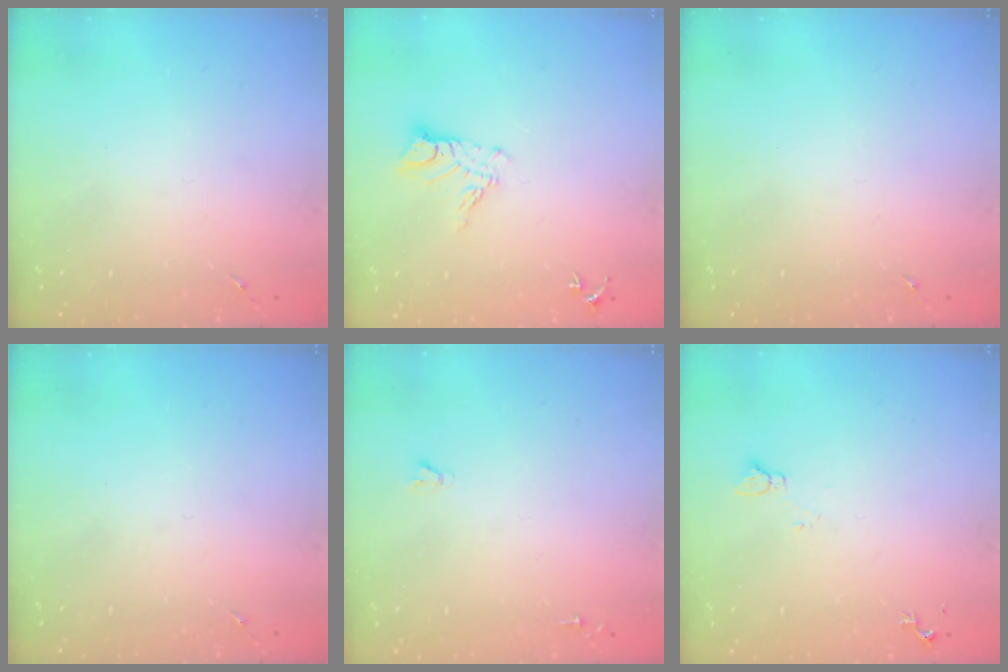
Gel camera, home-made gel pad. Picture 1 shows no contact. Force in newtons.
{"total": 9.2, "press": 9.1, "slide": 0.8}
{"total": 0.0}
{"total": 0.0}
{"total": 1.6, "press": 1.6, "slide": 0.2}
{"total": 5.1, "press": 5.1, "slide": 0.5}